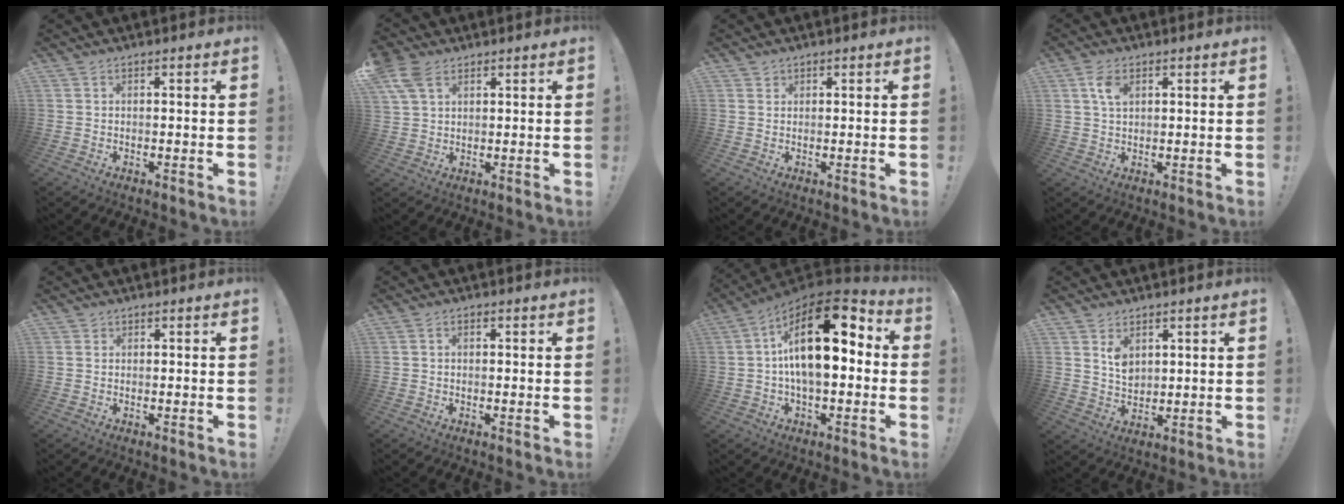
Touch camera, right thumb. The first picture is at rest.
{"total": 7.9, "force": [4.2, 4.8, 4.7], "torque": [-0.096, -0.006, 0.083]}
{"total": 1.0, "force": [0.9, 0.5, 0.1], "torque": [0.001, -0.003, 0.017]}
{"total": 4.9, "force": [2.0, 2.7, 3.5], "torque": [-0.062, 0.001, 0.036]}
{"total": 0.7, "force": [0.6, 0.4, 0.0], "torque": [0.001, -0.002, 0.011]}
{"total": 0.9, "force": [-0.1, 0.7, 0.5], "torque": [-0.010, 0.004, -0.002]}
{"total": 21.0, "force": [3.5, 10.1, 18.1], "torque": [-0.290, -0.014, 0.057]}
{"total": 5.7, "force": [3.4, 3.6, 2.8], "torque": [-0.039, -0.019, 0.061]}